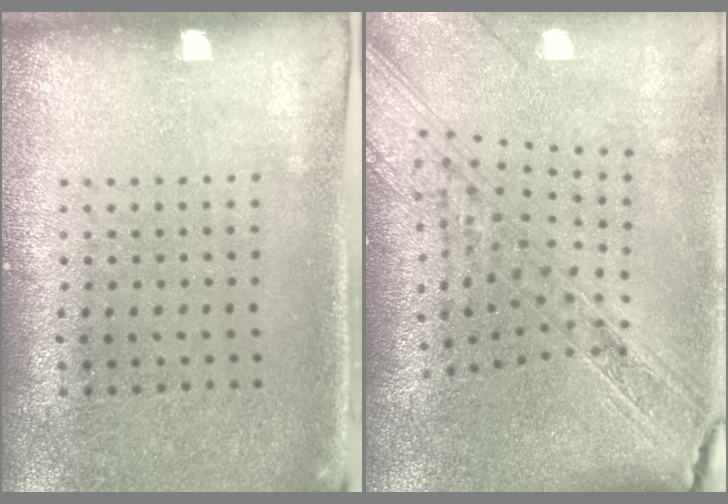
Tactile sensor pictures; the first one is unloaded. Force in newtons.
{"total": 2.6, "press": 2.2, "slide": 1.5}